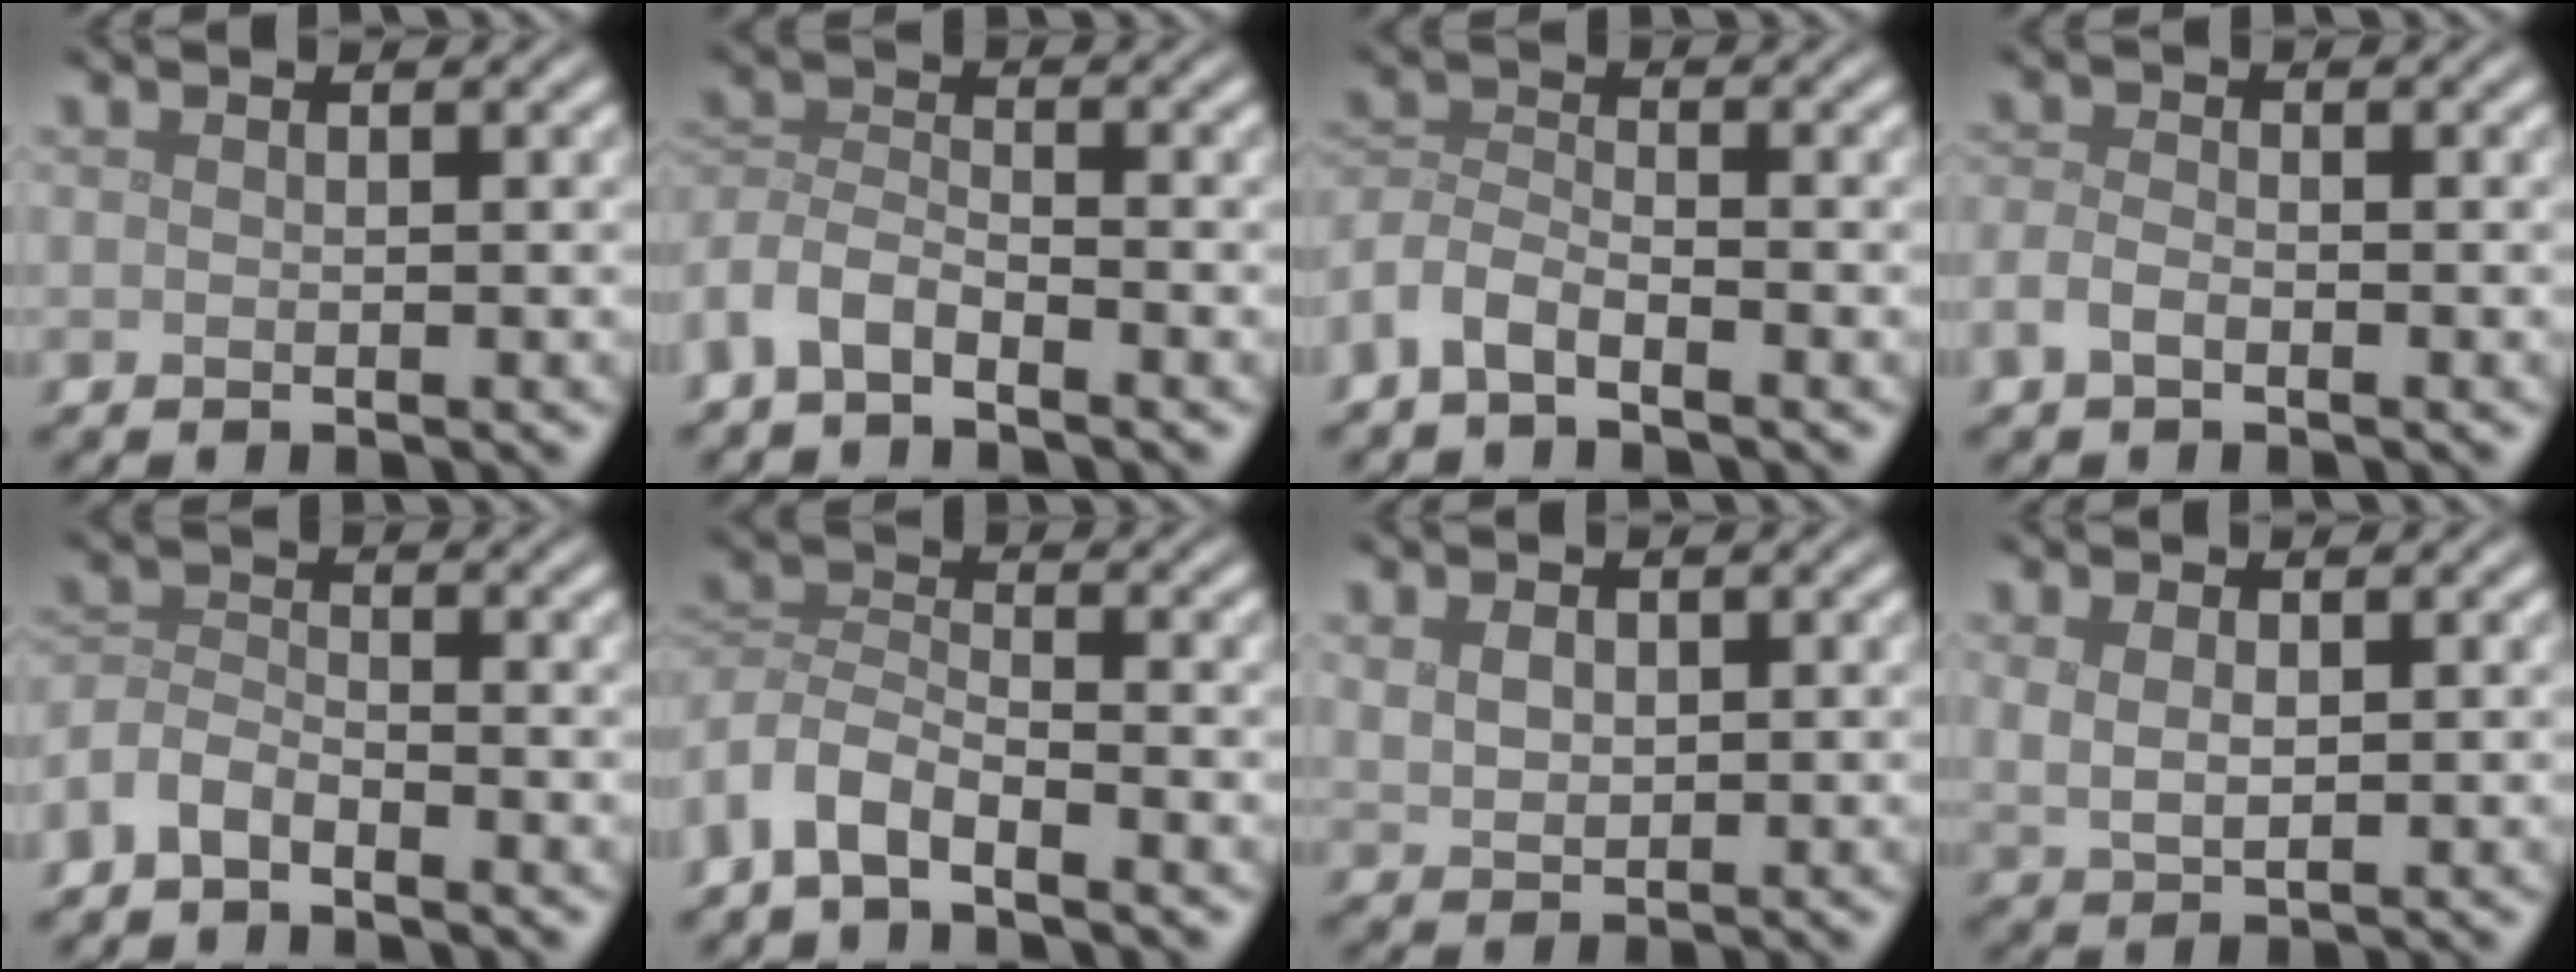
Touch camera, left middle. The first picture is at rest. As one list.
[{"total": 3.6, "force": [-2.7, 1.4, 1.8], "torque": [-0.039, 0.002, -0.066]}, {"total": 3.2, "force": [-2.4, 1.3, 1.7], "torque": [-0.038, 0.003, -0.061]}, {"total": 1.7, "force": [-1.0, 0.7, 1.1], "torque": [-0.025, 0.001, -0.023]}, {"total": 3.0, "force": [-2.3, 1.4, 1.3], "torque": [-0.030, 0.005, -0.057]}, {"total": 4.2, "force": [-3.1, 1.7, 2.3], "torque": [-0.050, -0.001, -0.073]}, {"total": 2.0, "force": [0.7, 1.4, 1.3], "torque": [-0.030, -0.002, 0.018]}, {"total": 2.0, "force": [0.8, 0.9, 1.6], "torque": [-0.037, -0.006, 0.022]}]